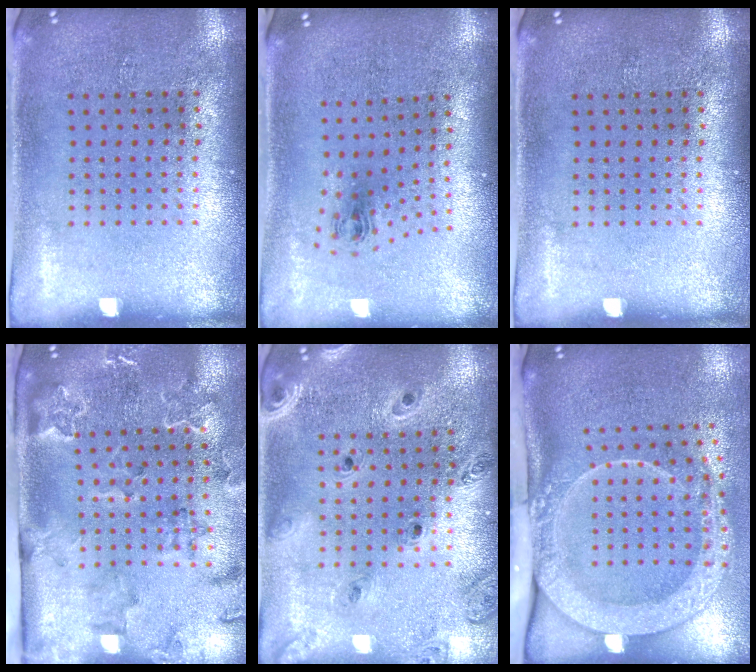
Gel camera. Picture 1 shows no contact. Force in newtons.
{"total": 1.0, "press": 0.5, "slide": 0.9}
{"total": 0.0}
{"total": 2.3, "press": 2.3, "slide": 0.2}
{"total": 1.4, "press": 1.3, "slide": 0.2}
{"total": 3.0, "press": 2.1, "slide": 2.1}